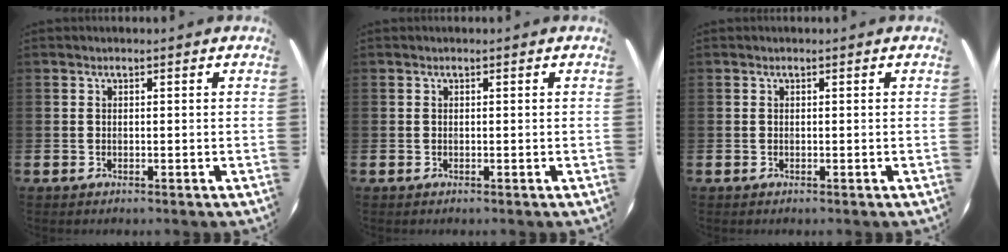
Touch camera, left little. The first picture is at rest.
{"total": 0.0}
{"total": 0.0}